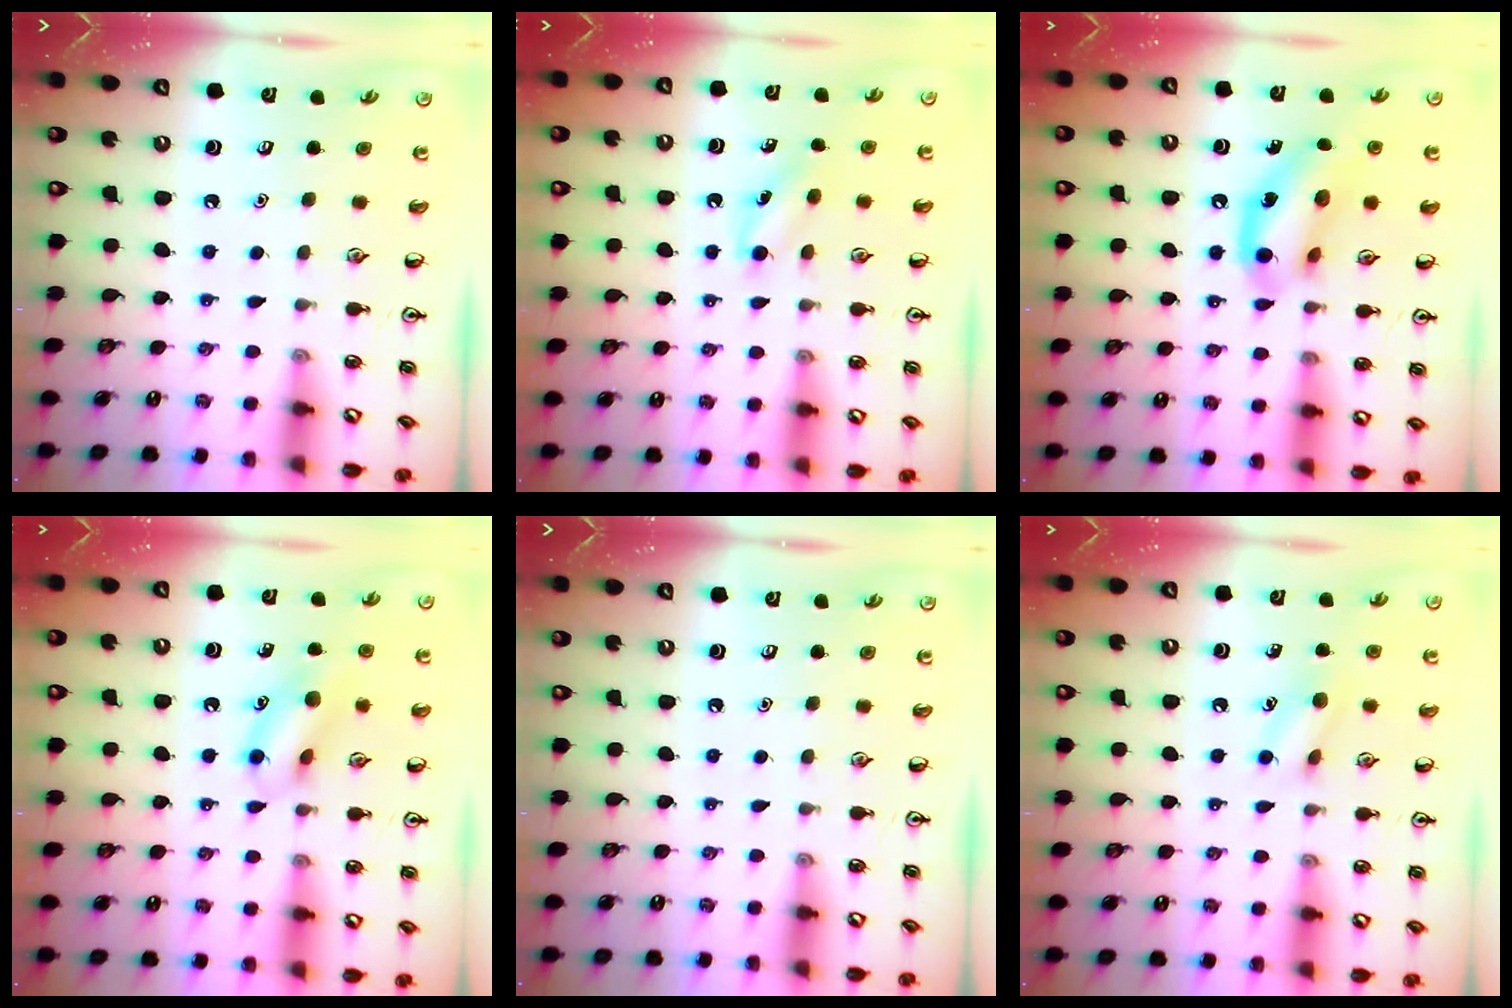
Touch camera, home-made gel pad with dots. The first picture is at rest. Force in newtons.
{"total": 6.4, "press": 6.2, "slide": 1.7}
{"total": 13.2, "press": 12.9, "slide": 2.8}
{"total": 11.8, "press": 11.7, "slide": 1.3}
{"total": 0.0}
{"total": 7.9, "press": 7.8, "slide": 0.8}